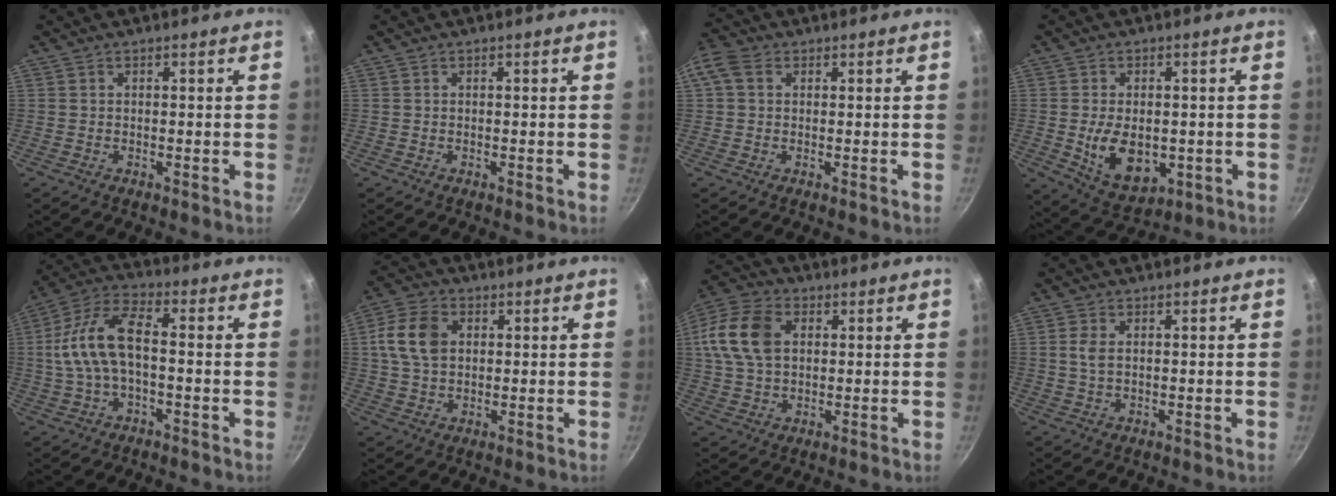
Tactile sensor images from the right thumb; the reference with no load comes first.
{"total": 0.0}
{"total": 5.4, "force": [1.6, 4.0, 3.3], "torque": [-0.070, 0.016, 0.019]}
{"total": 10.5, "force": [-1.1, 6.8, 7.9], "torque": [-0.115, -0.008, 0.003]}
{"total": 12.5, "force": [-0.7, 6.1, 10.9], "torque": [-0.212, 0.036, -0.024]}
{"total": 9.7, "force": [1.9, 6.9, 6.5], "torque": [-0.116, 0.011, 0.027]}
{"total": 13.8, "force": [2.8, 9.5, 9.6], "torque": [-0.180, 0.014, 0.041]}
{"total": 2.8, "force": [0.4, 1.7, 2.2], "torque": [-0.047, 0.000, 0.009]}